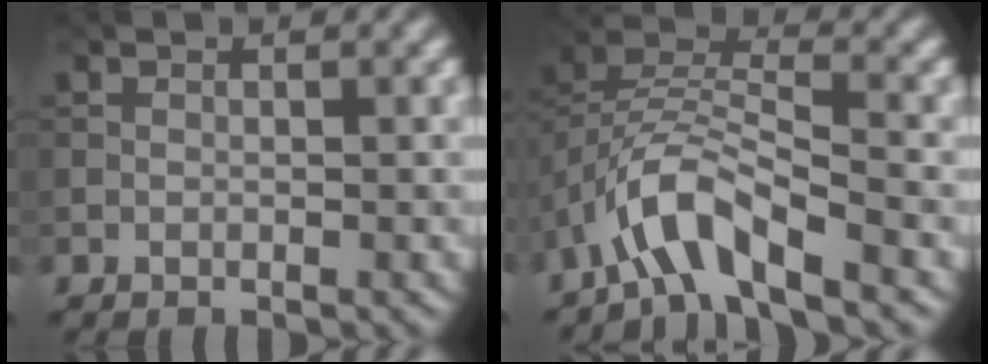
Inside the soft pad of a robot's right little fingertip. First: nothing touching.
{"total": 6.5, "force": [-4.1, 2.1, 4.6], "torque": [-0.084, 0.009, -0.085]}